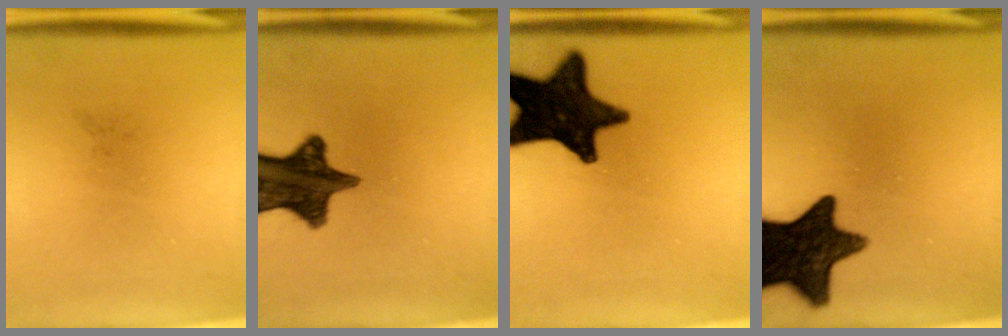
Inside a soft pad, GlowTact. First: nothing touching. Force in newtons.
{"total": 13.1}
{"total": 16.8}
{"total": 15.4}